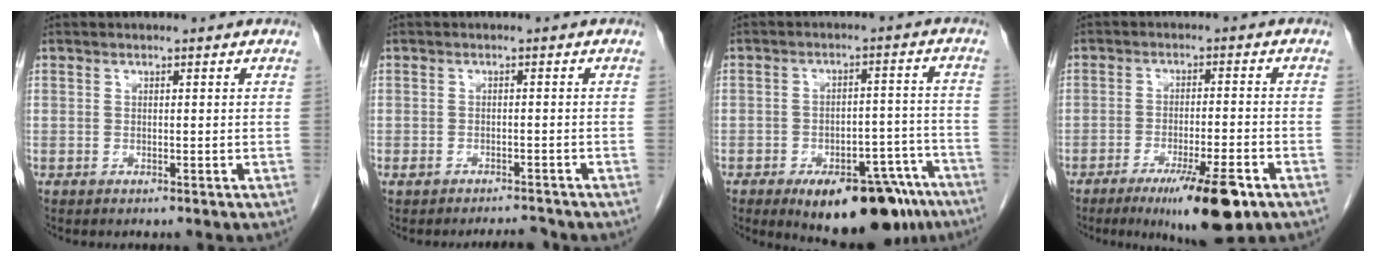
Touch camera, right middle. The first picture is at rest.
{"total": 2.4, "force": [-2.2, 0.5, 0.7], "torque": [-0.015, 0.000, -0.030]}
{"total": 16.0, "force": [-11.4, 6.2, 9.5], "torque": [-0.077, 0.025, -0.155]}
{"total": 10.3, "force": [-6.2, 0.9, 8.2], "torque": [-0.132, -0.023, -0.093]}